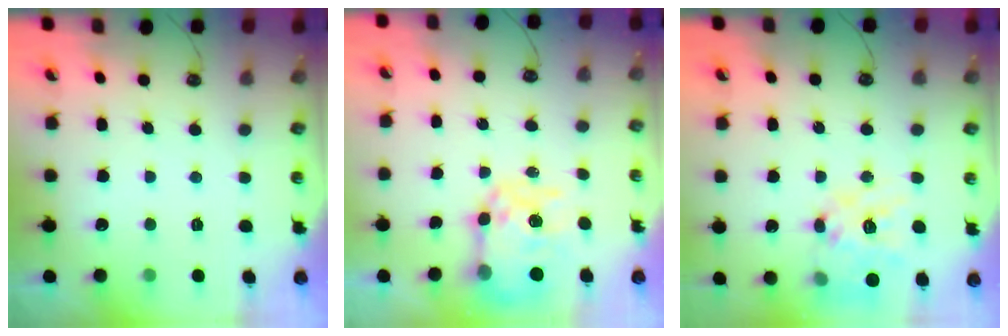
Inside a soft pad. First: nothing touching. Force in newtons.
{"total": 11.8, "press": 11.7, "slide": 1.0}
{"total": 16.8, "press": 16.8, "slide": 1.3}